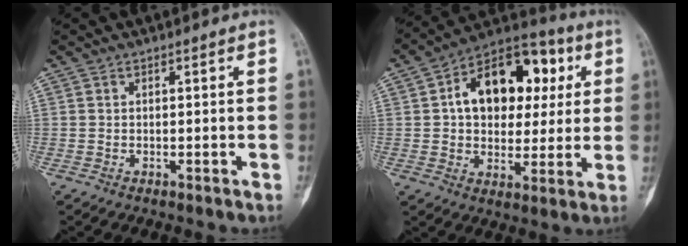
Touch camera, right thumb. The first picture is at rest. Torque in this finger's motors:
{"motor_torque": [1.45, 2.54, 1.54, 0.24, 0.10]}